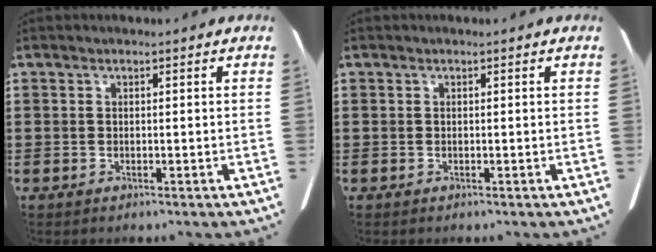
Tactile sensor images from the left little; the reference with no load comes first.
{"total": 0.0}